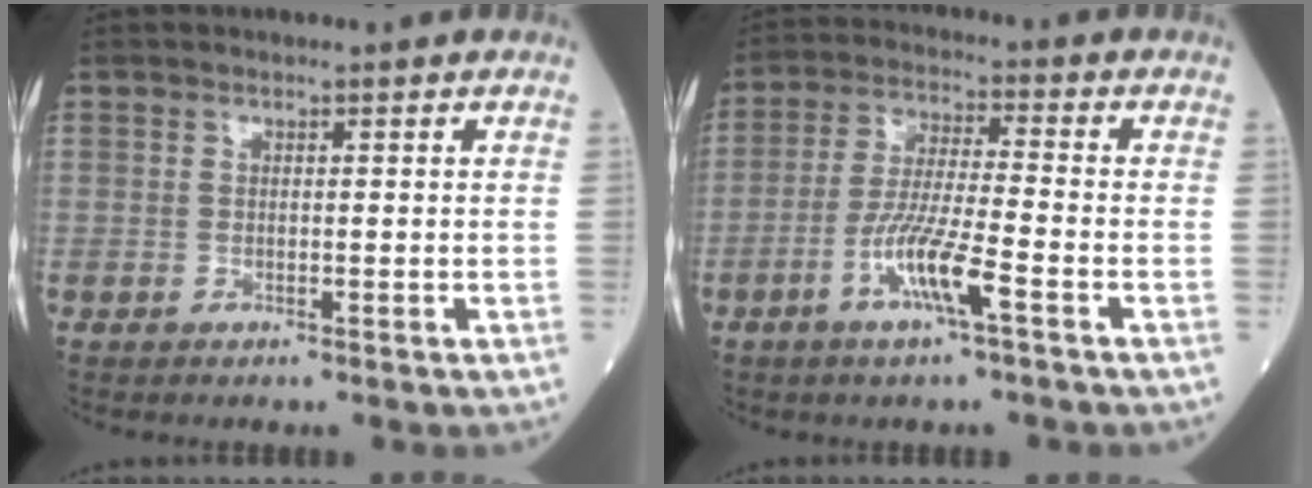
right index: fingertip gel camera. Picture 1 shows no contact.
{"total": 8.7, "force": [-3.9, 0.3, 7.8], "torque": [-0.157, -0.006, -0.076]}